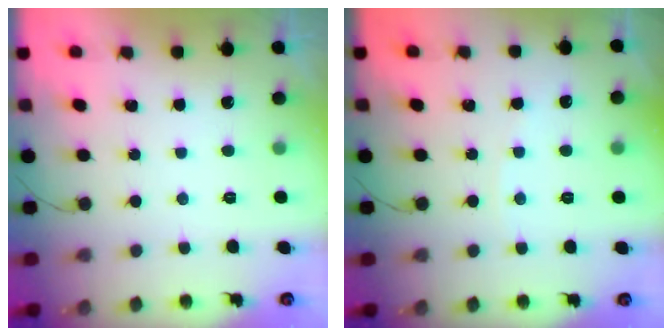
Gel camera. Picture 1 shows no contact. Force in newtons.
{"total": 1.5, "press": 1.4, "slide": 0.3}